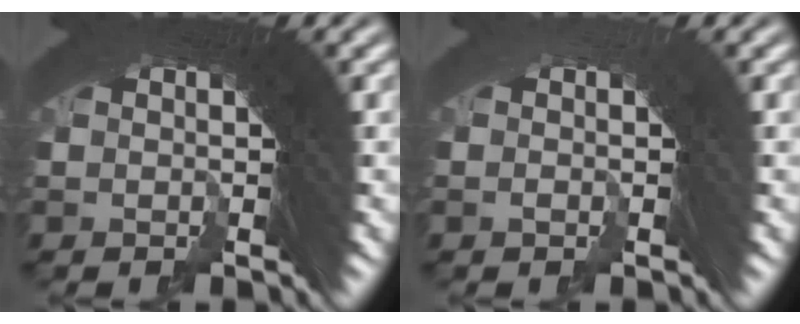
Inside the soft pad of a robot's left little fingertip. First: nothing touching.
{"total": 1.3, "force": [-1.2, -0.3, -0.4], "torque": [0.015, 0.008, -0.025]}